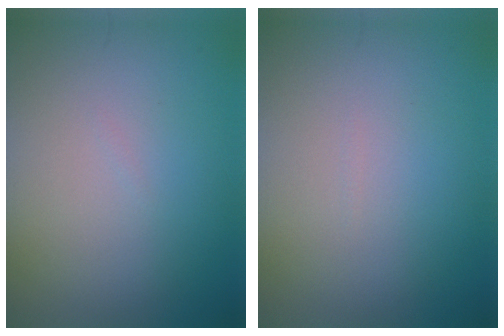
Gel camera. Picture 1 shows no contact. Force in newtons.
{"total": 0.0}